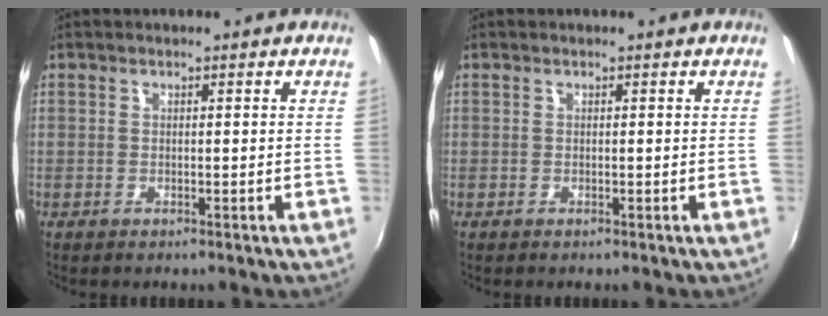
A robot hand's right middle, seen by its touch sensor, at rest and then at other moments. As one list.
[{"total": 0.0}]